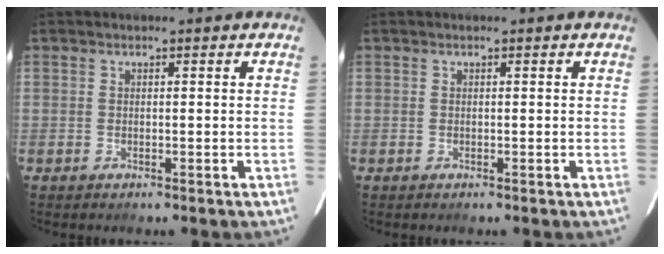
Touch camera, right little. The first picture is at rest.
{"total": 0.0}